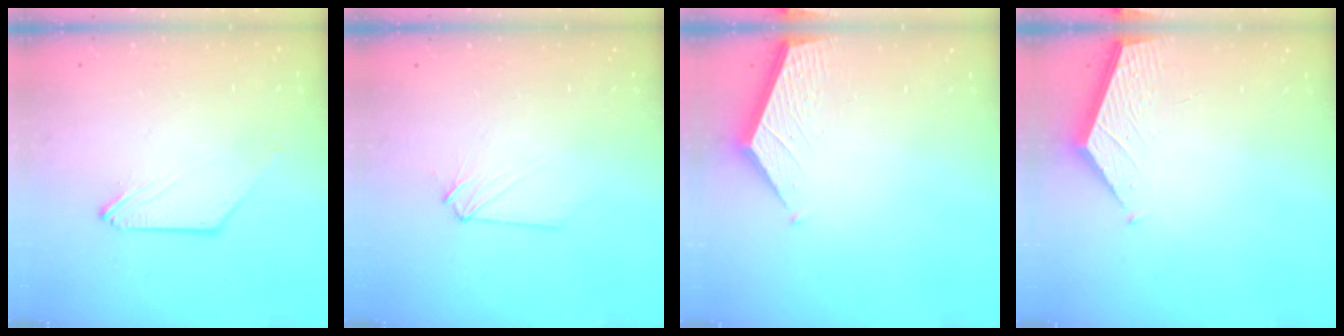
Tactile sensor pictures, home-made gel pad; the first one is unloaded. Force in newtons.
{"total": 2.5, "press": 2.4, "slide": 0.4}
{"total": 3.6, "press": 3.6, "slide": 0.2}
{"total": 1.9, "press": 1.9, "slide": 0.2}